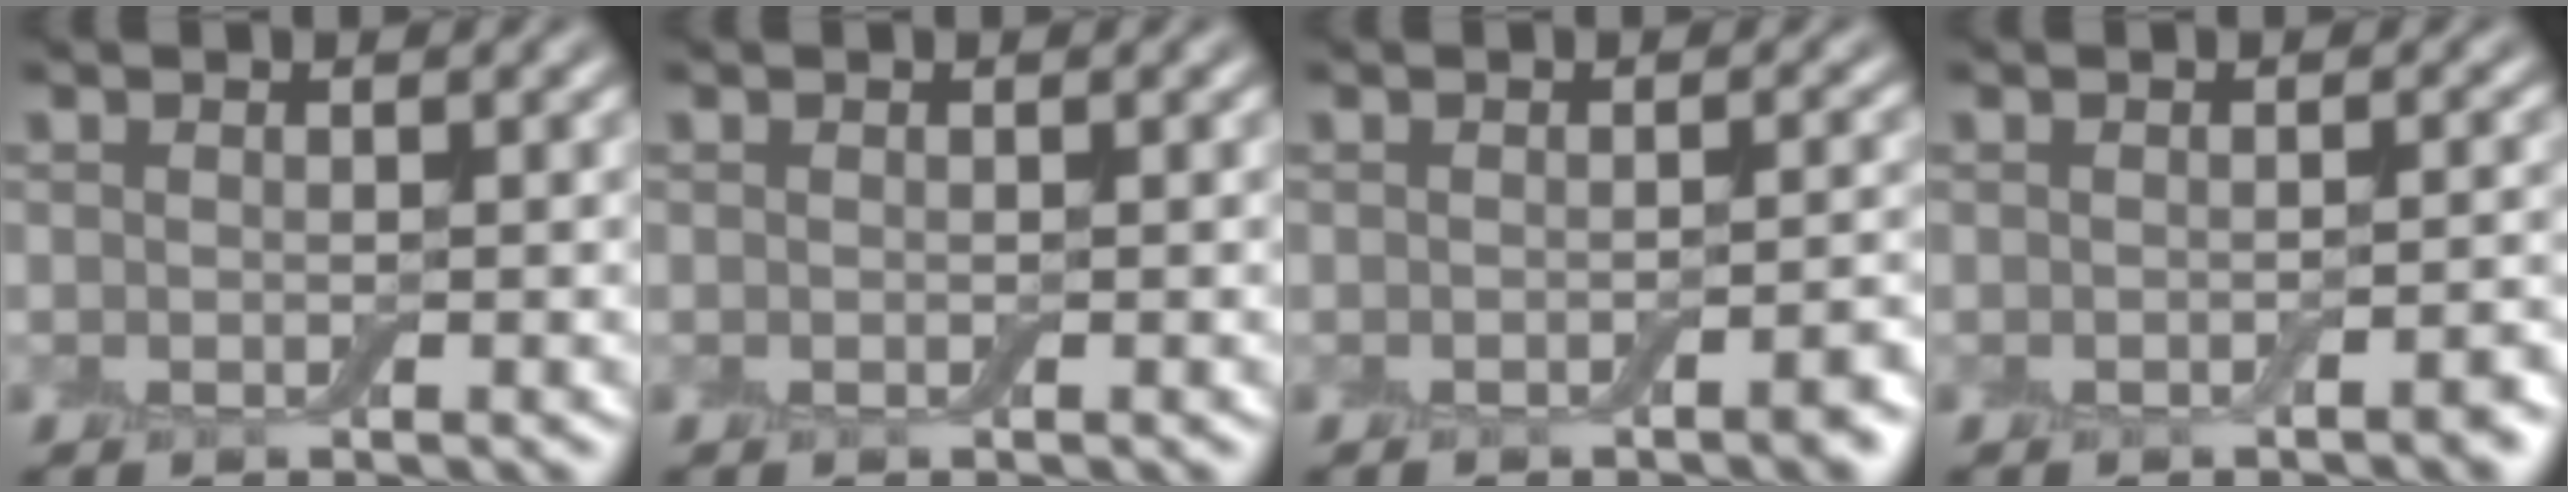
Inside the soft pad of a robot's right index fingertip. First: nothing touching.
{"total": 0.0}
{"total": 1.9, "force": [-1.0, 0.5, 1.5], "torque": [-0.017, 0.002, -0.014]}
{"total": 1.3, "force": [-0.7, 0.3, 1.0], "torque": [-0.013, 0.001, -0.010]}